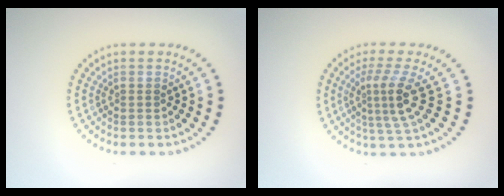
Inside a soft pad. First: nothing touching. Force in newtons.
{"total": 3.6, "press": 2.4, "slide": 2.7}